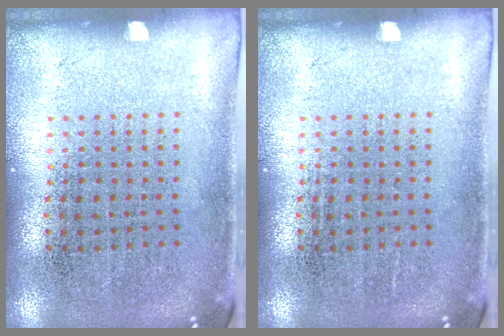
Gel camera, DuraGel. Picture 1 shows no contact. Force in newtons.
{"total": 0.0}